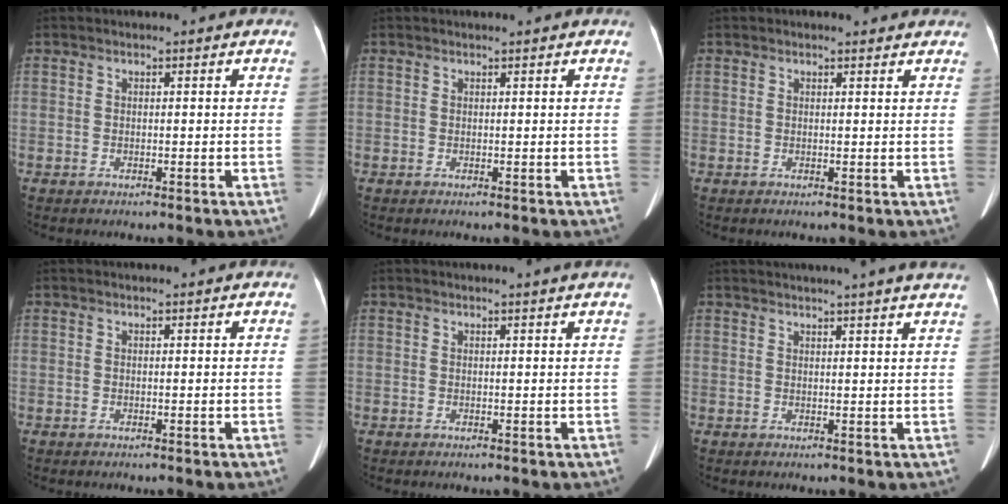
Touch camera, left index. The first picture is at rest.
{"total": 0.5, "force": [0.5, 0.0, 0.2], "torque": [-0.003, 0.003, 0.011]}
{"total": 2.0, "force": [1.8, 0.6, 0.5], "torque": [-0.013, 0.006, 0.015]}
{"total": 1.3, "force": [1.2, 0.2, 0.4], "torque": [-0.010, 0.011, 0.014]}
{"total": 1.9, "force": [1.7, -0.6, 0.7], "torque": [-0.018, -0.003, 0.022]}
{"total": 12.0, "force": [10.7, -0.5, 5.3], "torque": [-0.079, 0.007, 0.115]}